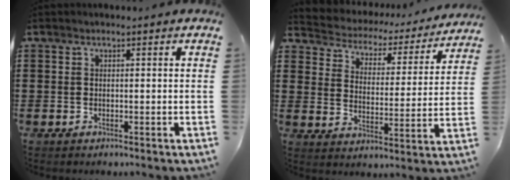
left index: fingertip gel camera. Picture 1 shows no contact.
{"total": 2.7, "force": [2.5, 0.9, 0.0], "torque": [-0.022, -0.023, 0.032]}